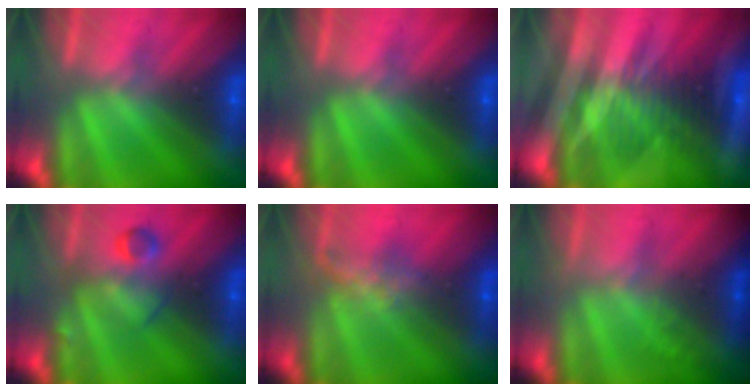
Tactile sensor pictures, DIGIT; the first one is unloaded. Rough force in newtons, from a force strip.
{"total": 0.0}
{"total": 3.0}
{"total": 2.8}
{"total": 4.5}
{"total": 1.8}